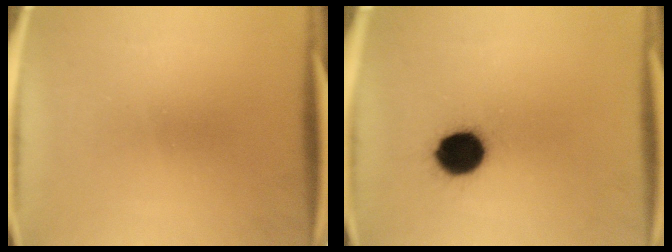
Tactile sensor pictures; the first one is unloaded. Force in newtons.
{"total": 11.1}